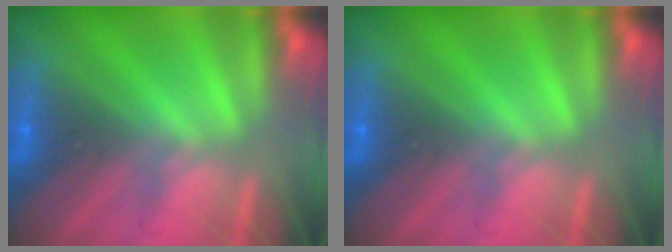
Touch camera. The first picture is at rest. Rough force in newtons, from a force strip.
{"total": 0.0}